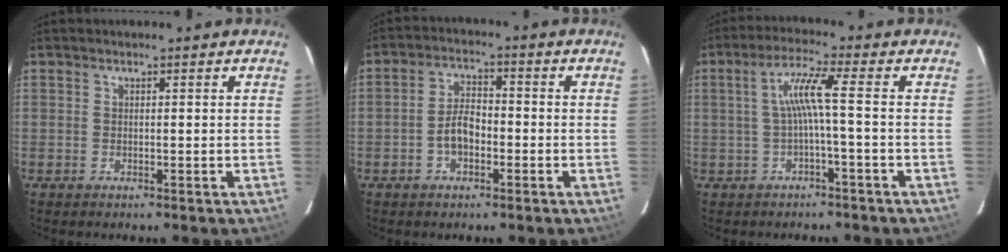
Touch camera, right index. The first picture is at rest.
{"total": 5.0, "force": [-1.8, 2.7, 3.7], "torque": [-0.074, 0.012, -0.030]}
{"total": 5.4, "force": [-0.9, -0.9, 5.2], "torque": [-0.107, 0.005, -0.009]}